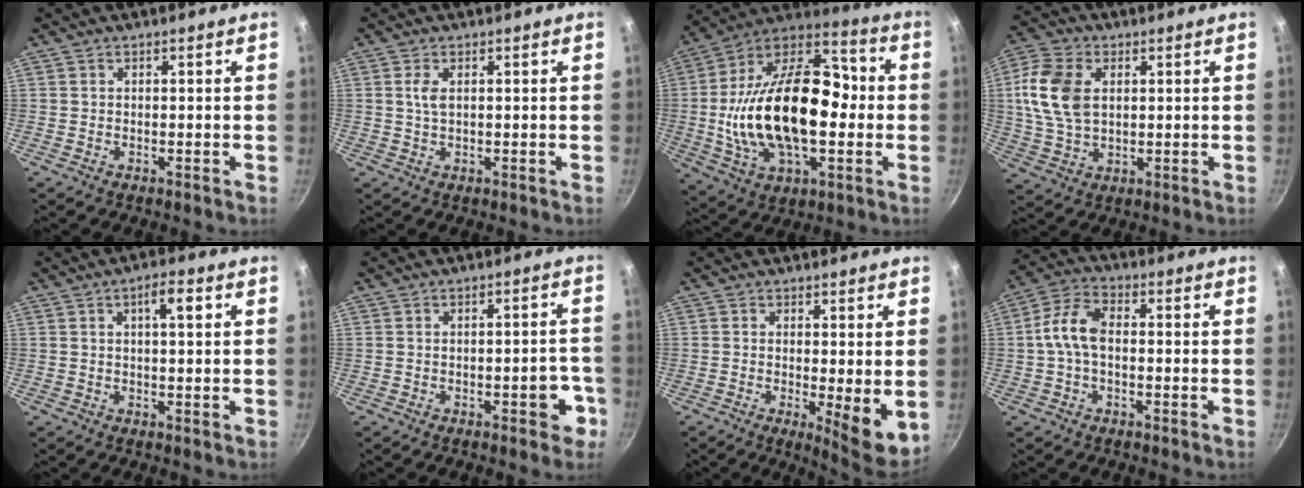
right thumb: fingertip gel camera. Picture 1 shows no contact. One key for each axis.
{"total": 2.3, "fx": 0.6, "fy": 1.0, "fz": 1.9, "tx": -0.040, "ty": -0.002, "tz": 0.013}
{"total": 29.1, "fx": -1.7, "fy": 16.6, "fz": 23.8, "tx": -0.411, "ty": 0.041, "tz": -0.034}
{"total": 12.2, "fx": 2.3, "fy": 8.0, "fz": 8.9, "tx": -0.165, "ty": 0.000, "tz": 0.040}
{"total": 4.6, "fx": 1.5, "fy": 1.4, "fz": 4.1, "tx": -0.058, "ty": 0.003, "tz": 0.020}
{"total": 5.7, "fx": -2.4, "fy": 2.4, "fz": 4.5, "tx": -0.034, "ty": 0.023, "tz": -0.029}
{"total": 7.7, "fx": -0.4, "fy": 1.9, "fz": 7.4, "tx": -0.099, "ty": -0.021, "tz": -0.001}
{"total": 7.9, "fx": -0.3, "fy": 4.4, "fz": 6.5, "tx": -0.129, "ty": 0.032, "tz": -0.017}